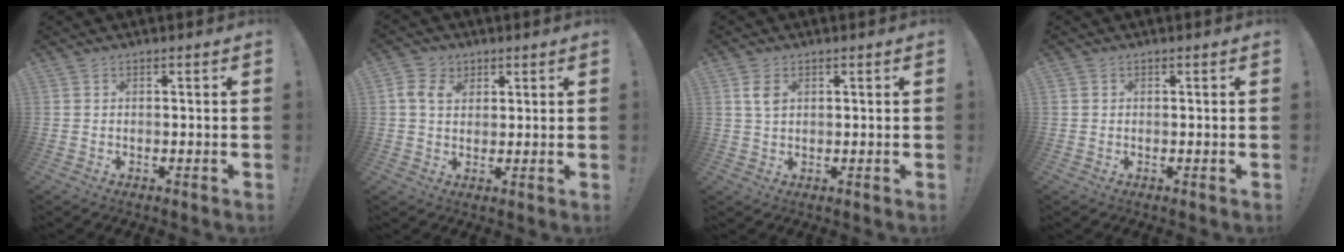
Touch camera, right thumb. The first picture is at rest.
{"total": 7.0, "force": [2.5, 5.2, 3.9], "torque": [-0.074, 0.007, 0.051]}
{"total": 4.0, "force": [1.6, 2.3, 2.8], "torque": [-0.044, -0.002, 0.028]}
{"total": 0.5, "force": [0.2, 0.5, 0.0], "torque": [-0.002, 0.003, 0.005]}